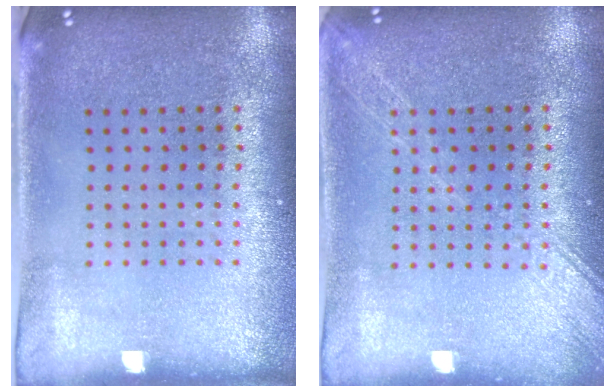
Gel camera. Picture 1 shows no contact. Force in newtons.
{"total": 2.7, "press": 2.6, "slide": 0.4}